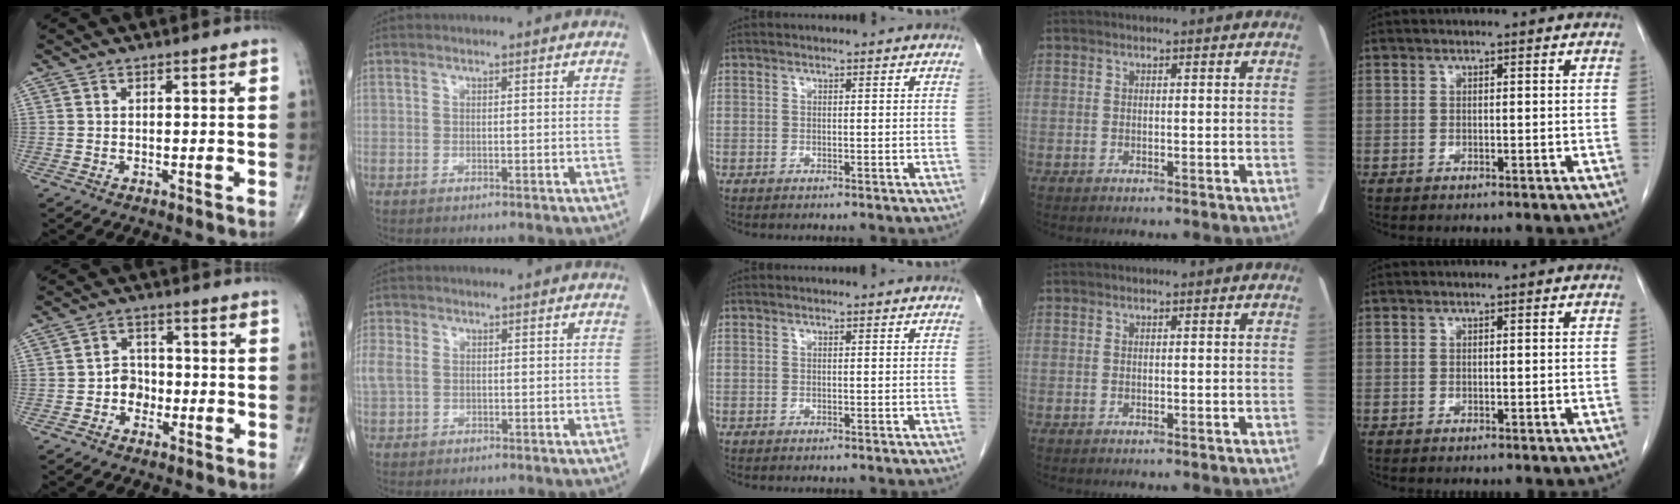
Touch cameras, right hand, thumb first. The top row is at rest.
{"thumb": {"total": 3.7, "force": [-1.3, 3.1, 1.7], "torque": [-0.004, 0.014, -0.030]}, "index": {"total": 4.2, "force": [0.2, 3.2, 2.8], "torque": [-0.095, 0.021, 0.011]}}